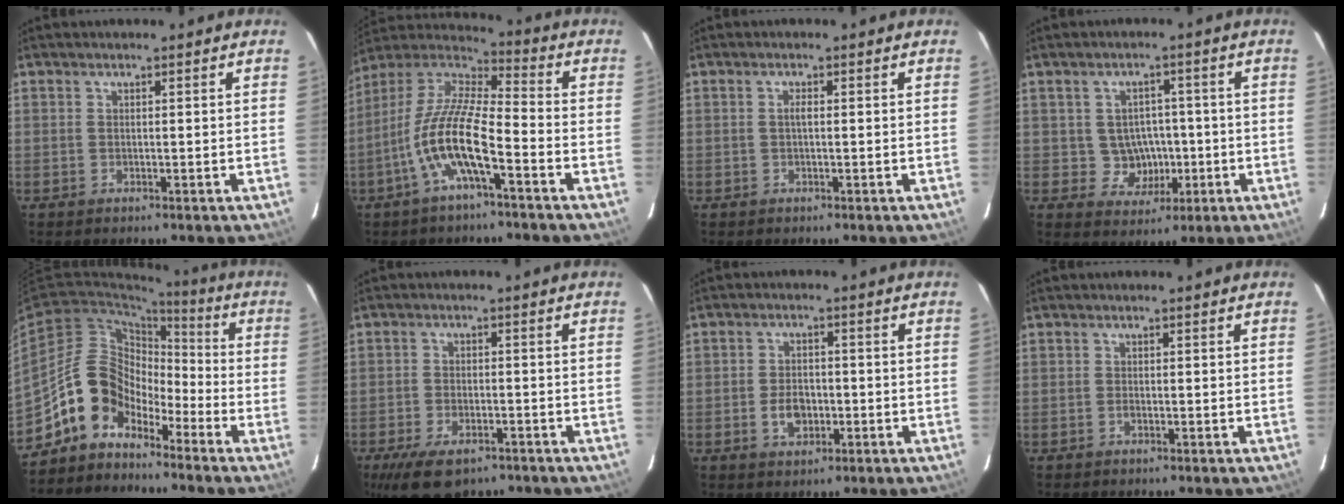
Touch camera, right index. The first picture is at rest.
{"total": 13.6, "force": [-5.6, 3.0, 12.1], "torque": [-0.241, -0.002, -0.115]}
{"total": 1.0, "force": [0.0, 0.3, 1.0], "torque": [-0.019, 0.004, -0.002]}
{"total": 6.0, "force": [-0.8, 5.8, 1.4], "torque": [-0.036, 0.017, 0.007]}
{"total": 10.6, "force": [-7.2, 7.0, 3.4], "torque": [-0.060, 0.039, -0.144]}
{"total": 10.1, "force": [-6.7, 4.8, 5.8], "torque": [-0.131, -0.018, -0.109]}
{"total": 4.9, "force": [-1.5, 3.4, 3.3], "torque": [-0.062, 0.007, -0.021]}
{"total": 0.5, "force": [-0.3, 0.3, 0.3], "torque": [-0.004, 0.001, -0.007]}